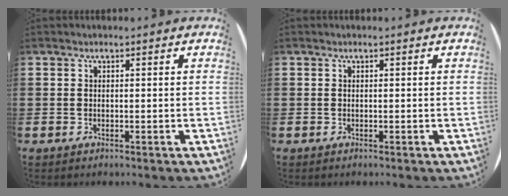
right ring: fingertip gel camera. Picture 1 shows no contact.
{"total": 0.0}